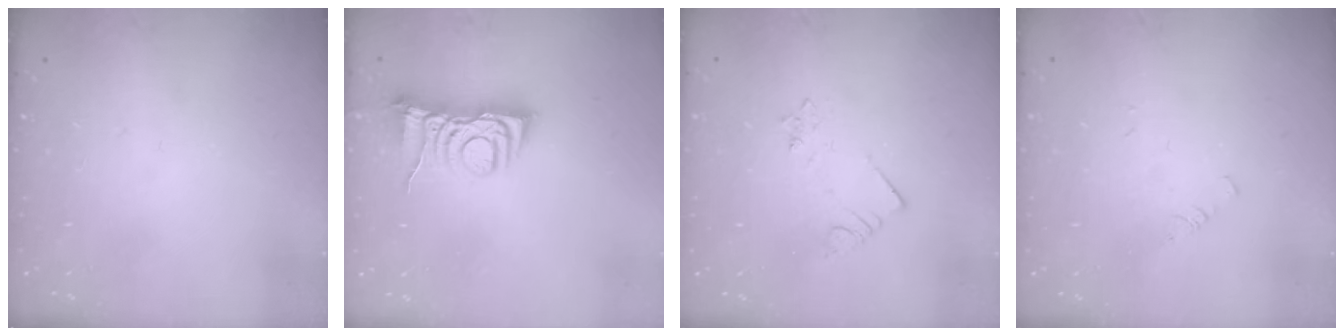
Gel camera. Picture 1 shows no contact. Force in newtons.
{"total": 8.3, "press": 8.2, "slide": 1.1}
{"total": 2.1, "press": 2.1, "slide": 0.4}
{"total": 1.0, "press": 0.9, "slide": 0.2}